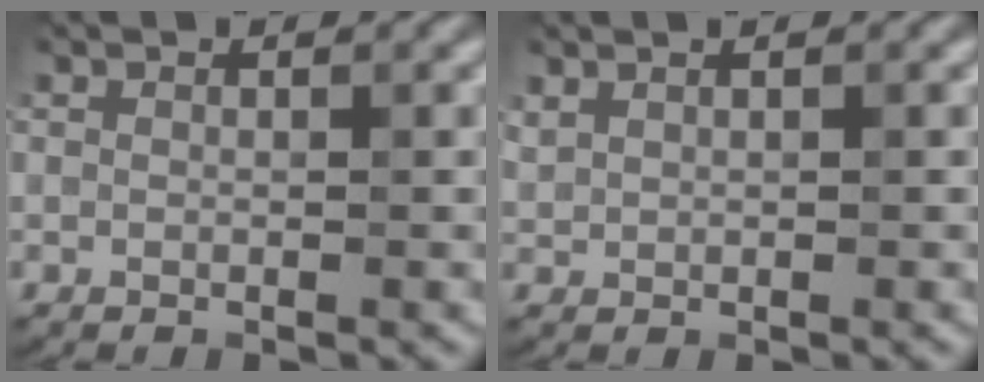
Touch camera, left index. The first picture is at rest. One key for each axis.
{"total": 0.7, "fx": 0.7, "fy": 0.2, "fz": 0.1, "tx": -0.007, "ty": 0.002, "tz": 0.018}